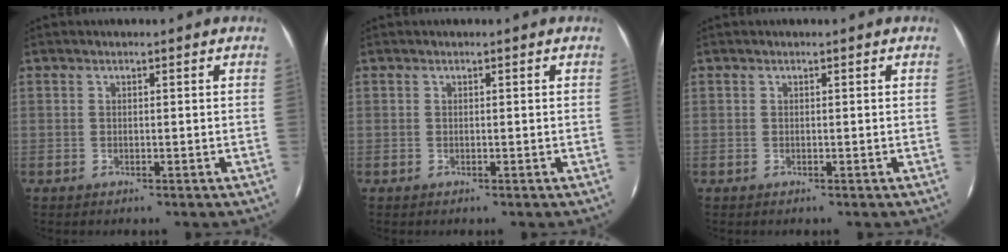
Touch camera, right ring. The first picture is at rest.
{"total": 0.0}
{"total": 0.0}